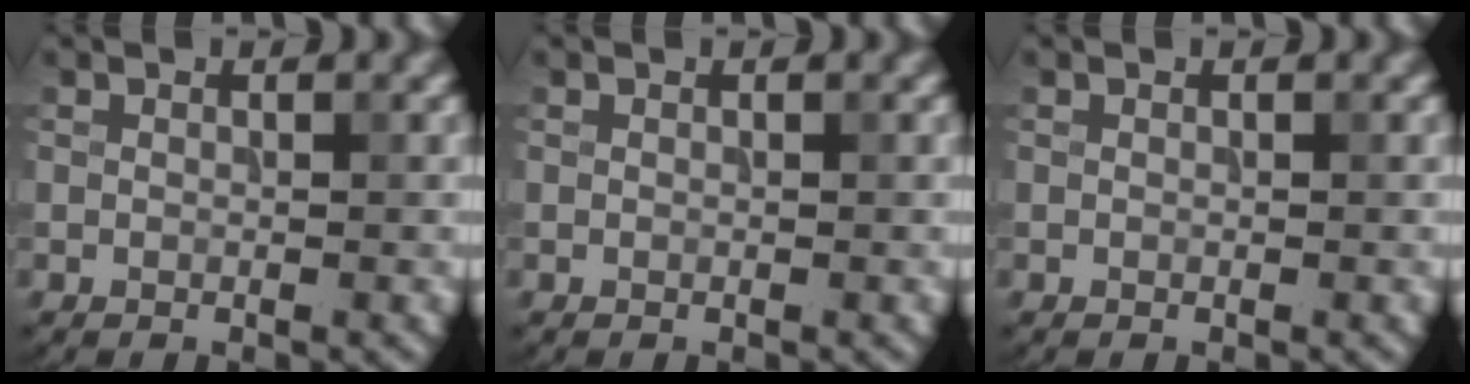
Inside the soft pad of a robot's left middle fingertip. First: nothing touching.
{"total": 0.0}
{"total": 0.0}